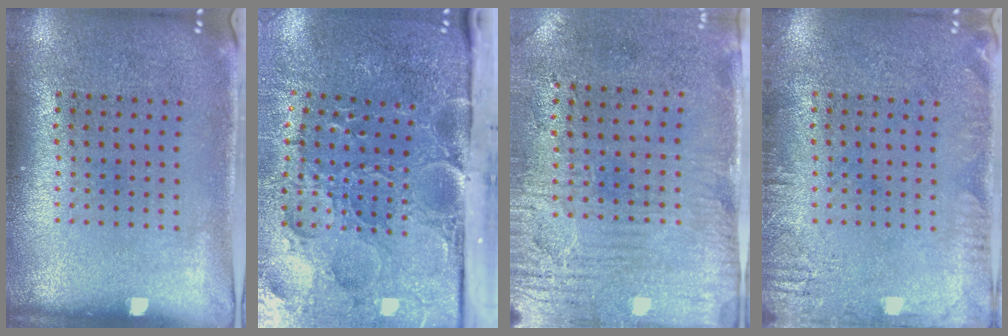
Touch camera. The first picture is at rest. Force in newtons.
{"total": 5.5, "press": 4.2, "slide": 3.5}
{"total": 3.2, "press": 2.7, "slide": 1.8}
{"total": 2.2, "press": 2.2, "slide": 0.3}